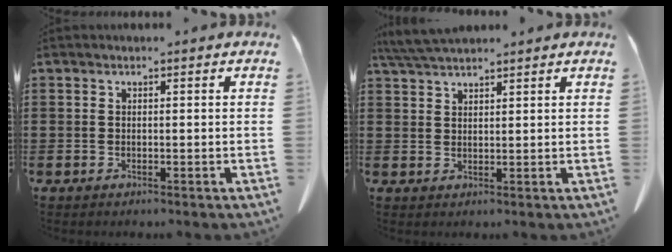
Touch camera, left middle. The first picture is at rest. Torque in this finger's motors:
{"motor_torque": [0.91, -1.23, 0.10, 0.05]}